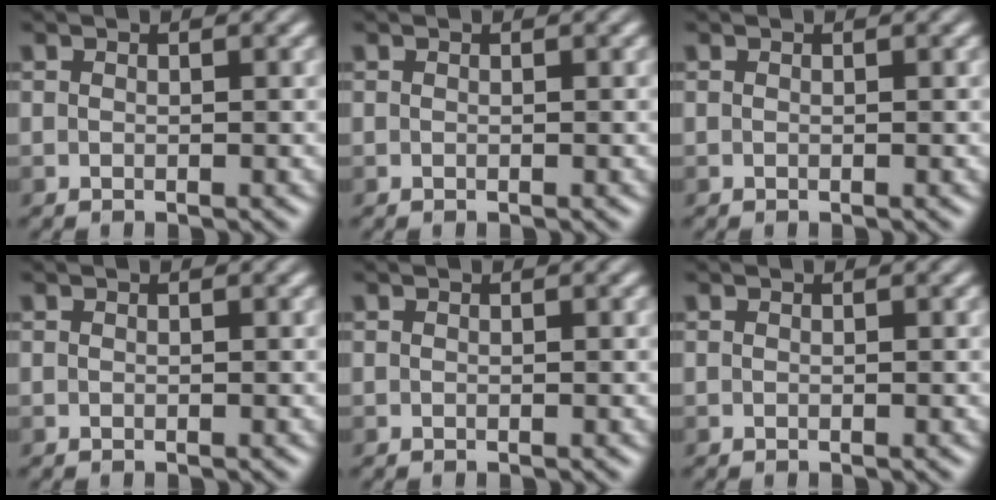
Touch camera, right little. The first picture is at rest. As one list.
[{"total": 0.0}, {"total": 0.0}, {"total": 0.0}, {"total": 0.0}, {"total": 0.0}]